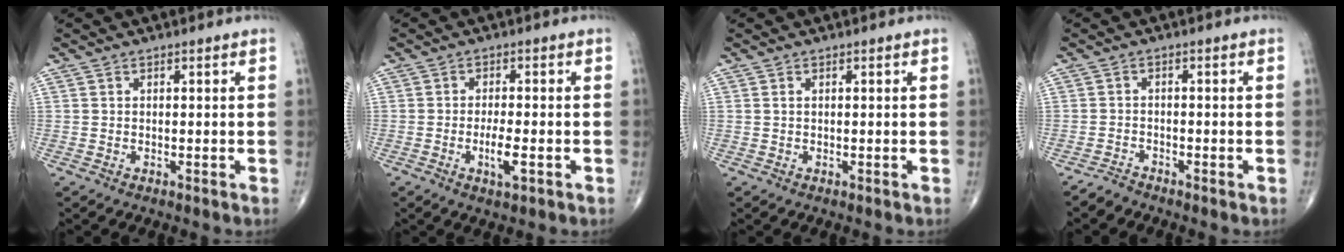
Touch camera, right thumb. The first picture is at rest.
{"total": 4.3, "force": [-1.5, 1.2, 3.8], "torque": [-0.068, -0.003, -0.025]}
{"total": 0.6, "force": [0.2, 0.3, 0.4], "torque": [-0.011, 0.007, 0.006]}
{"total": 1.7, "force": [-1.7, 0.2, -0.2], "torque": [0.008, -0.006, -0.036]}